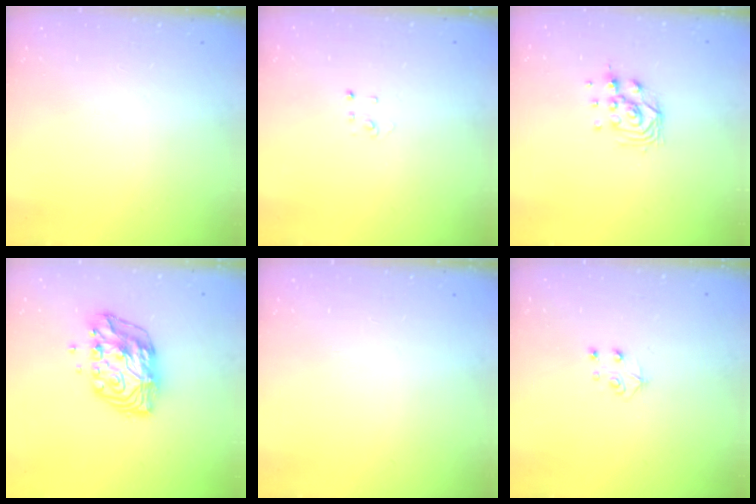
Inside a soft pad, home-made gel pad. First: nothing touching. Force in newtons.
{"total": 2.0, "press": 2.0, "slide": 0.1}
{"total": 7.9, "press": 7.8, "slide": 0.6}
{"total": 10.5, "press": 10.5, "slide": 1.1}
{"total": 0.0}
{"total": 4.8, "press": 4.8, "slide": 0.4}